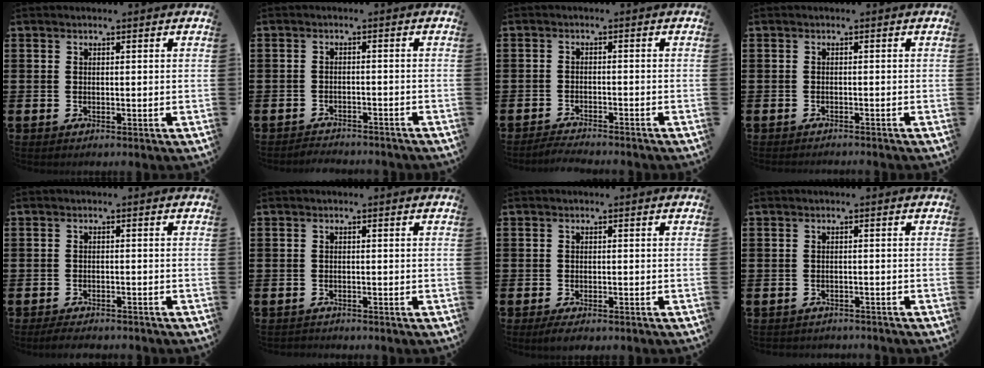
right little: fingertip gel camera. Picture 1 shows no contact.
{"total": 1.9, "force": [-1.9, 0.0, -0.3], "torque": [-0.001, 0.004, -0.043]}
{"total": 2.0, "force": [-2.0, -0.1, 0.1], "torque": [-0.004, 0.003, -0.041]}
{"total": 0.7, "force": [-0.7, 0.0, 0.0], "torque": [0.000, -0.001, -0.014]}
{"total": 1.6, "force": [-1.6, 0.2, 0.5], "torque": [-0.011, 0.005, -0.032]}
{"total": 0.6, "force": [-0.6, 0.1, -0.1], "torque": [-0.001, -0.001, -0.014]}
{"total": 1.2, "force": [-0.7, 0.4, 0.9], "torque": [-0.017, 0.001, -0.016]}
{"total": 0.9, "force": [-0.9, 0.1, -0.1], "torque": [-0.002, 0.002, -0.019]}